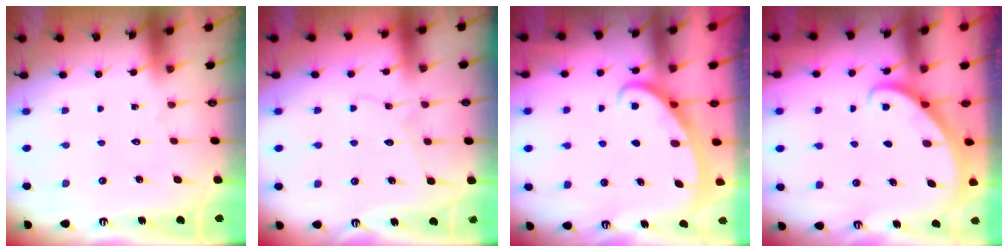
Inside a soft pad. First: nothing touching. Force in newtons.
{"total": 3.6, "press": 3.6, "slide": 0.4}
{"total": 2.7, "press": 2.7, "slide": 0.4}
{"total": 2.8, "press": 2.8, "slide": 0.2}